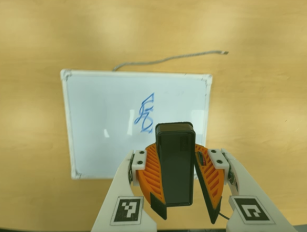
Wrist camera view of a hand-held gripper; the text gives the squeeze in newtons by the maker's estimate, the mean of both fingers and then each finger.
{"total": 10.6, "left": 10.6, "right": 10.5}